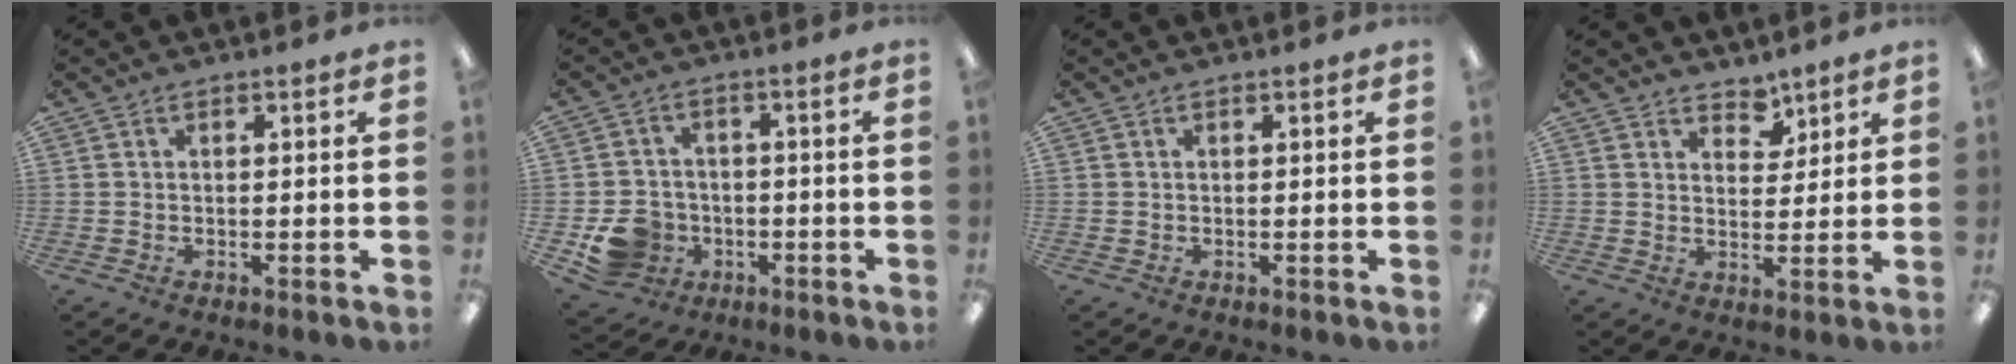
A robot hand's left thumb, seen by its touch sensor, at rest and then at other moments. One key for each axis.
{"total": 8.2, "fx": -3.0, "fy": 7.1, "fz": 2.6, "tx": -0.065, "ty": 0.022, "tz": -0.049}
{"total": 0.0}
{"total": 5.0, "fx": 4.2, "fy": 2.6, "fz": 0.9, "tx": 0.002, "ty": -0.026, "tz": 0.073}